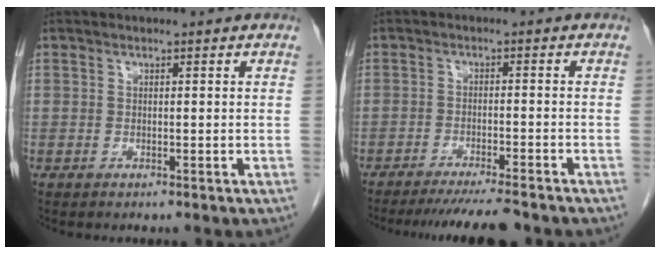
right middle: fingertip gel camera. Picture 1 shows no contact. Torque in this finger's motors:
{"motor_torque": [0.15, -0.13, 0.12, 0.06]}